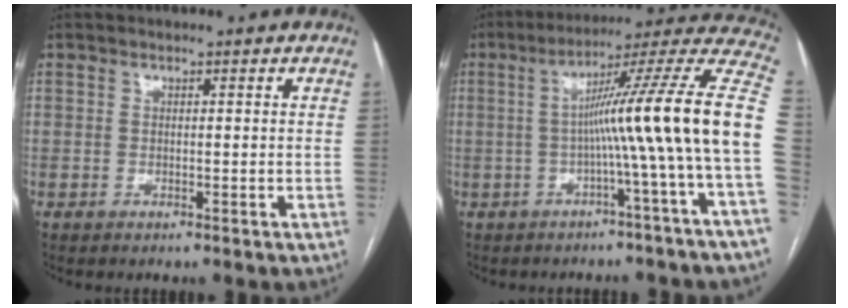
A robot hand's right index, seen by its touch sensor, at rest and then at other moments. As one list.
[{"total": 17.6, "force": [-2.0, -2.7, 17.2], "torque": [-0.229, 0.030, -0.044]}]